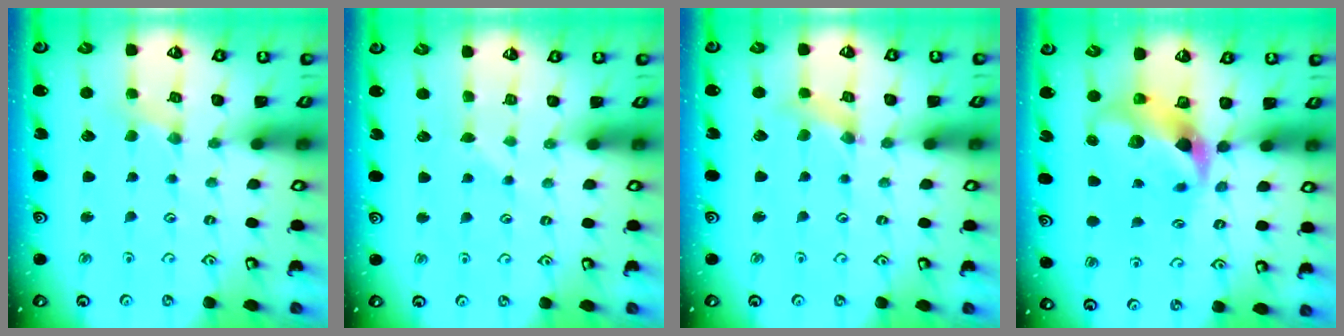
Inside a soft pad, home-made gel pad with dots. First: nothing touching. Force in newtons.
{"total": 2.9, "press": 2.9, "slide": 0.5}
{"total": 1.2, "press": 1.2, "slide": 0.3}
{"total": 11.0, "press": 10.9, "slide": 1.6}